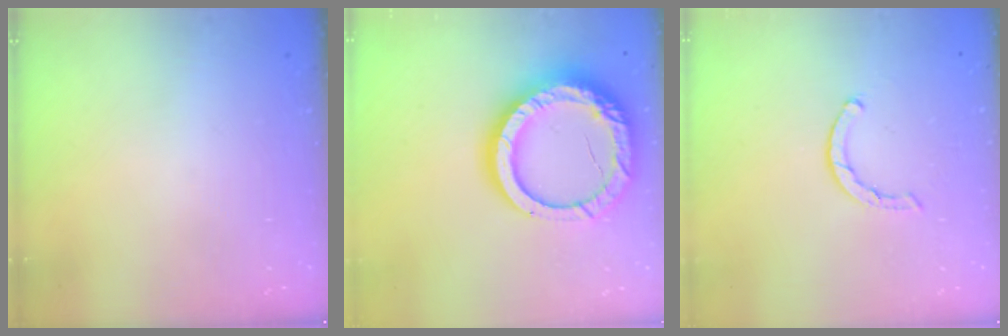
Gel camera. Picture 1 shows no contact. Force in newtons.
{"total": 20.9, "press": 20.8, "slide": 2.6}
{"total": 2.0, "press": 2.0, "slide": 0.2}